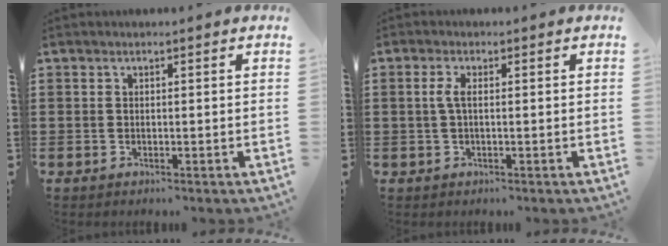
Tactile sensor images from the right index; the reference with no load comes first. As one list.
[{"total": 2.2, "force": [-0.1, 0.7, 2.1], "torque": [-0.054, -0.003, -0.008]}]